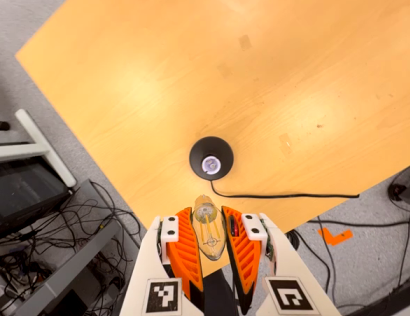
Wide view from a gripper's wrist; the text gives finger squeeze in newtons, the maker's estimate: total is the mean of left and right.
{"total": 22.1, "left": 25.5, "right": 18.8}